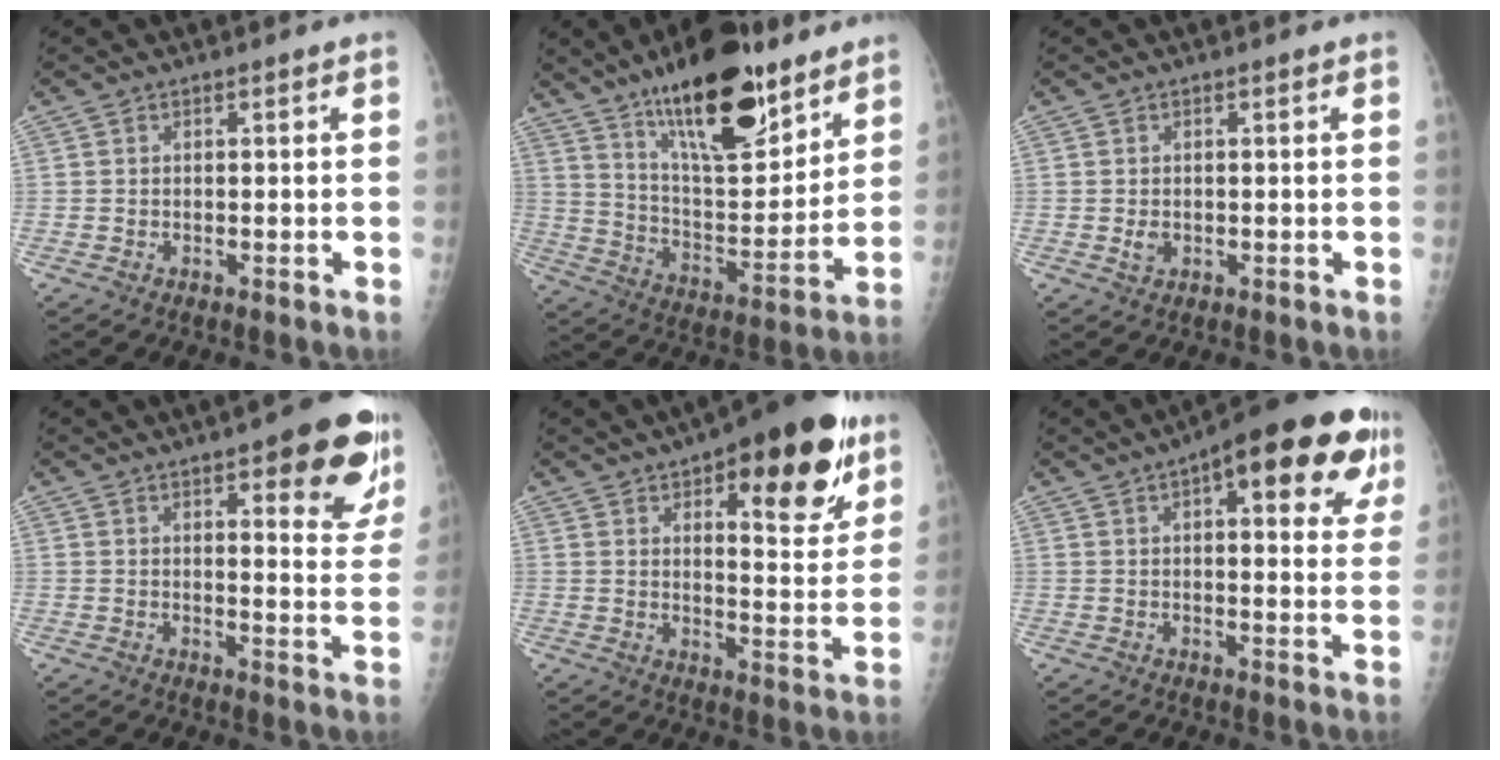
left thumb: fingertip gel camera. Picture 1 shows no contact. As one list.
[{"total": 23.3, "force": [15.4, 8.3, 15.4], "torque": [-0.206, -0.078, 0.257]}, {"total": 1.6, "force": [0.0, 1.3, 1.0], "torque": [-0.014, -0.002, 0.005]}, {"total": 15.5, "force": [8.5, 4.8, 12.0], "torque": [-0.105, -0.041, 0.103]}, {"total": 20.5, "force": [11.0, 7.8, 15.5], "torque": [-0.168, -0.046, 0.154]}, {"total": 20.1, "force": [9.4, 7.2, 16.2], "torque": [-0.185, -0.003, 0.116]}]